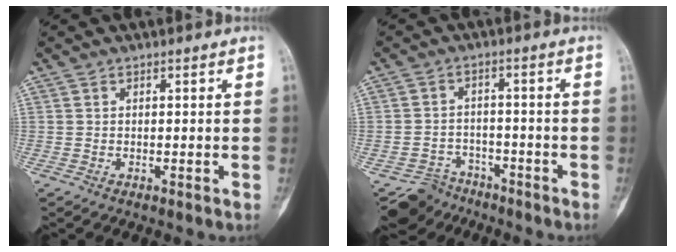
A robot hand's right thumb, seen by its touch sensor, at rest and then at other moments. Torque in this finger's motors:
{"motor_torque": [0.40, -0.16, -0.05, -0.57, 0.00]}